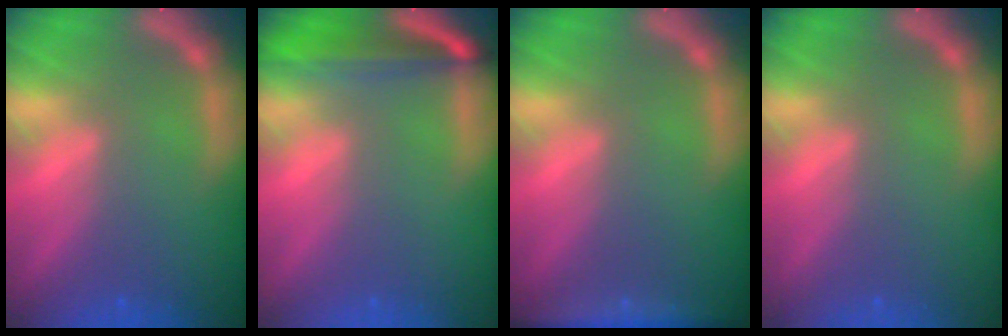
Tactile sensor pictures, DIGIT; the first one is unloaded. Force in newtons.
{"total": 6.0}
{"total": 4.0}
{"total": 0.0}